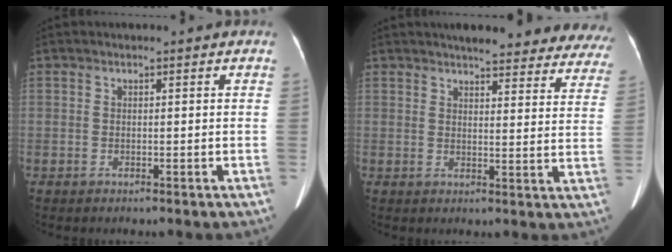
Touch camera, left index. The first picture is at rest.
{"total": 22.1, "force": [20.0, 4.6, 8.3], "torque": [-0.087, -0.047, 0.213]}